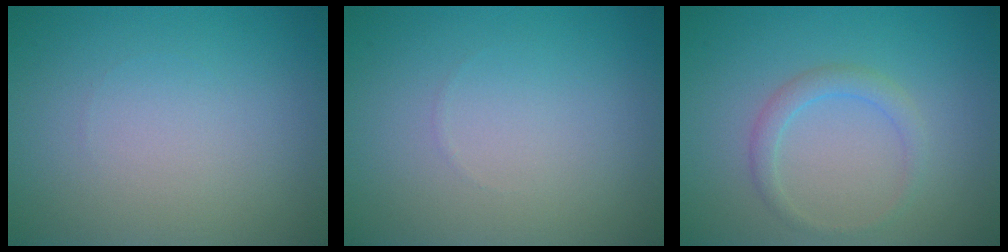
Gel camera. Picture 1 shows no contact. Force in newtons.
{"total": 0.0}
{"total": 1.8, "press": 1.8, "slide": 0.0}